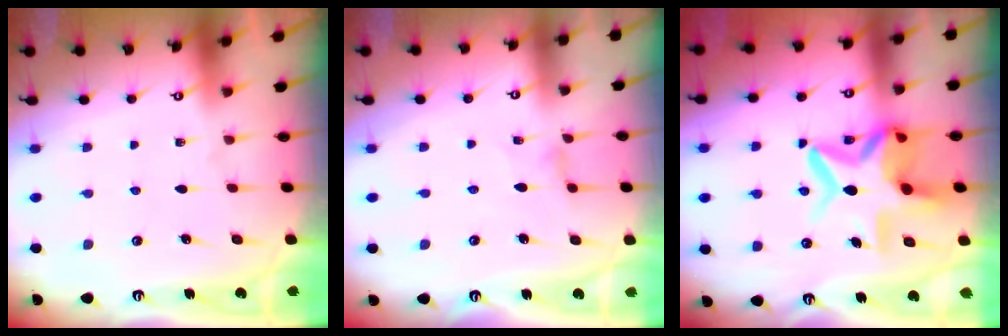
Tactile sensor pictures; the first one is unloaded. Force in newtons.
{"total": 0.9, "press": 0.8, "slide": 0.3}
{"total": 13.0, "press": 12.9, "slide": 1.9}